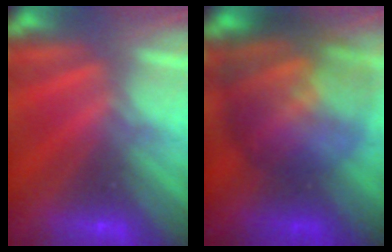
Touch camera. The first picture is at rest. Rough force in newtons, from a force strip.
{"total": 9.6}